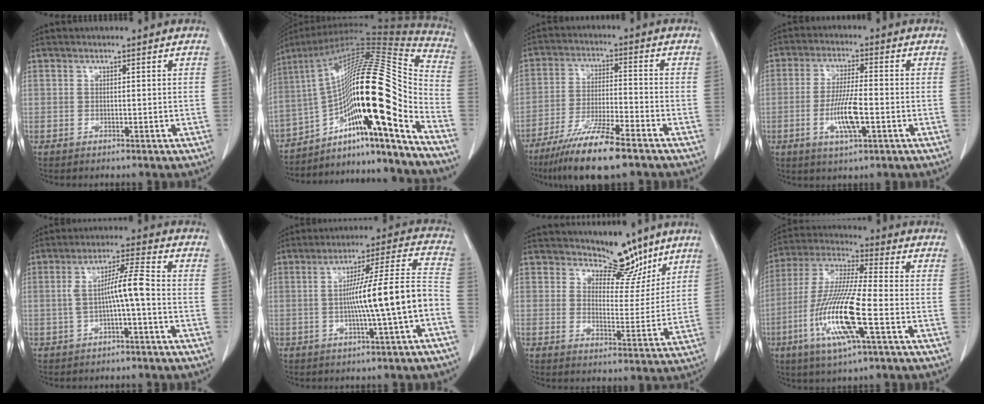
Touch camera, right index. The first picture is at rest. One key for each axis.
{"total": 25.7, "fx": -11.6, "fy": 1.6, "fz": 22.9, "tx": -0.342, "ty": 0.031, "tz": -0.185}
{"total": 11.5, "fx": -8.1, "fy": 0.9, "fz": 8.1, "tx": -0.151, "ty": -0.030, "tz": -0.146}
{"total": 7.5, "fx": -2.1, "fy": 1.2, "fz": 7.1, "tx": -0.141, "ty": -0.006, "tz": -0.038}
{"total": 6.3, "fx": -0.9, "fy": 0.1, "fz": 6.3, "tx": -0.115, "ty": 0.020, "tz": -0.014}
{"total": 12.8, "fx": -2.9, "fy": -0.9, "fz": 12.5, "tx": -0.193, "ty": 0.019, "tz": -0.047}
{"total": 7.4, "fx": 6.3, "fy": 3.2, "fz": 2.3, "tx": -0.015, "ty": -0.014, "tz": 0.094}
{"total": 15.3, "fx": -4.9, "fy": 1.0, "fz": 14.4, "tx": -0.299, "ty": -0.015, "tz": -0.096}